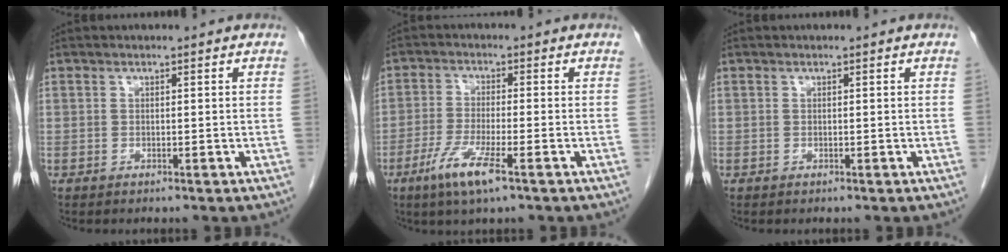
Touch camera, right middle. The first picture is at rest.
{"total": 6.0, "force": [-3.3, 0.3, 5.0], "torque": [-0.106, -0.014, -0.063]}
{"total": 0.0}